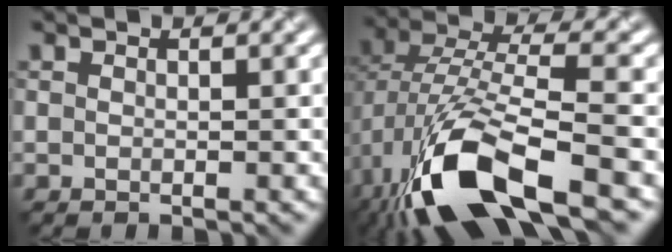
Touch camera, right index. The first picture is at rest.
{"total": 12.4, "force": [-5.8, 4.9, 9.8], "torque": [-0.211, -0.009, -0.108]}